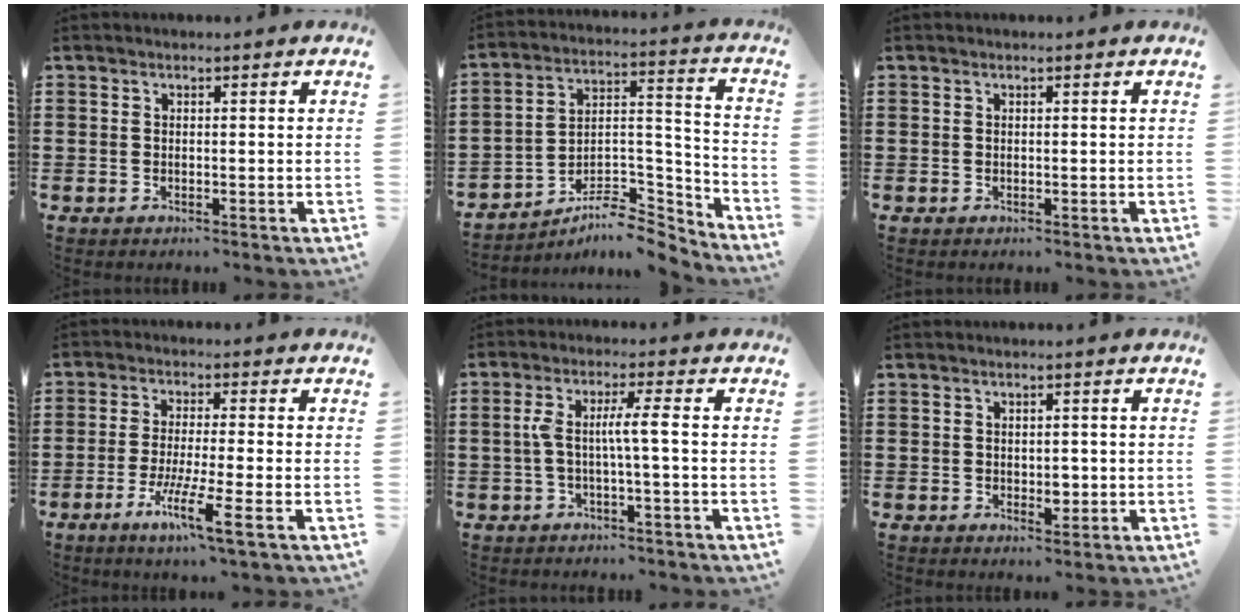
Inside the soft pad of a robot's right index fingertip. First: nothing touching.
{"total": 7.9, "force": [-6.8, 2.7, 3.0], "torque": [-0.039, 0.012, -0.128]}
{"total": 0.0}
{"total": 7.3, "force": [-3.7, 0.3, 6.3], "torque": [-0.121, -0.010, -0.069]}
{"total": 4.8, "force": [-0.3, -0.1, 4.7], "torque": [-0.098, -0.004, -0.015]}
{"total": 2.1, "force": [-0.1, 1.2, 1.7], "torque": [-0.023, -0.001, -0.002]}